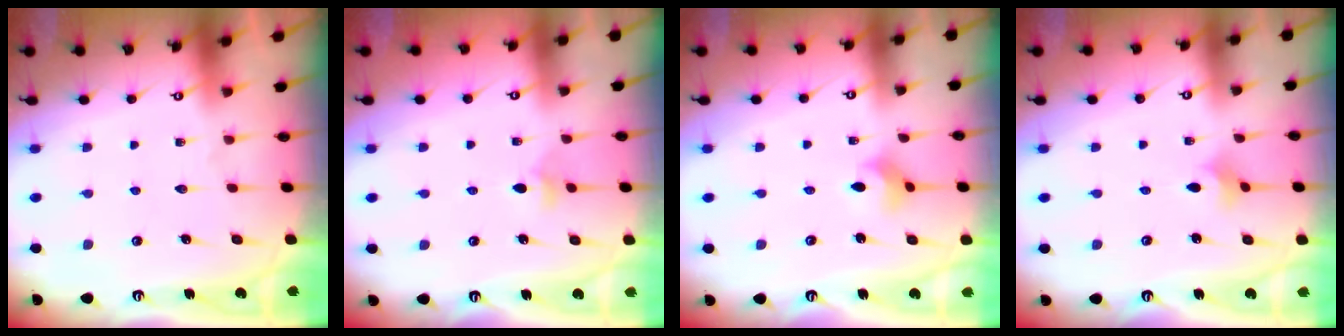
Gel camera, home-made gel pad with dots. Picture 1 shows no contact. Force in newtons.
{"total": 5.2, "press": 5.1, "slide": 1.1}
{"total": 3.7, "press": 3.7, "slide": 0.3}
{"total": 2.4, "press": 2.3, "slide": 0.4}